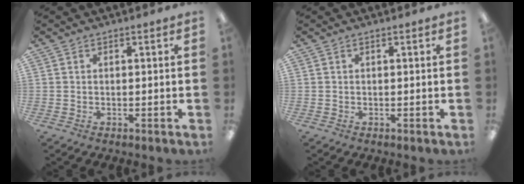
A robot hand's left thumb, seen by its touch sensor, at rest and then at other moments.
{"total": 0.0}